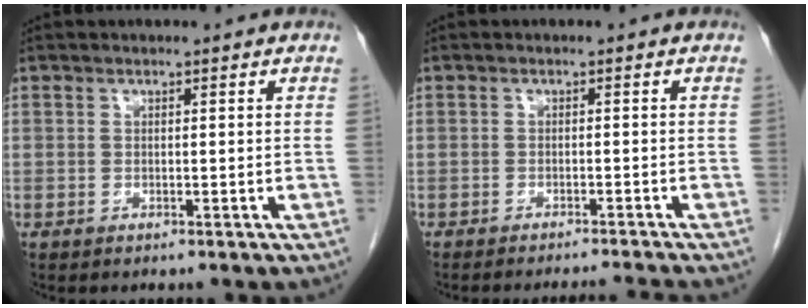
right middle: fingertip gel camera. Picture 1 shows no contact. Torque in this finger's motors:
{"motor_torque": [0.05, -0.04, 0.00, 0.00]}